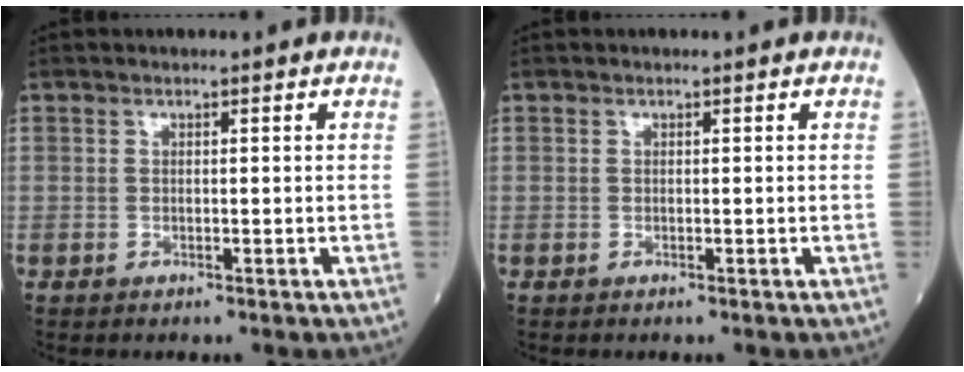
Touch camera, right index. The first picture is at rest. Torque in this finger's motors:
{"motor_torque": [0.00, 0.00, 0.00, 0.00]}